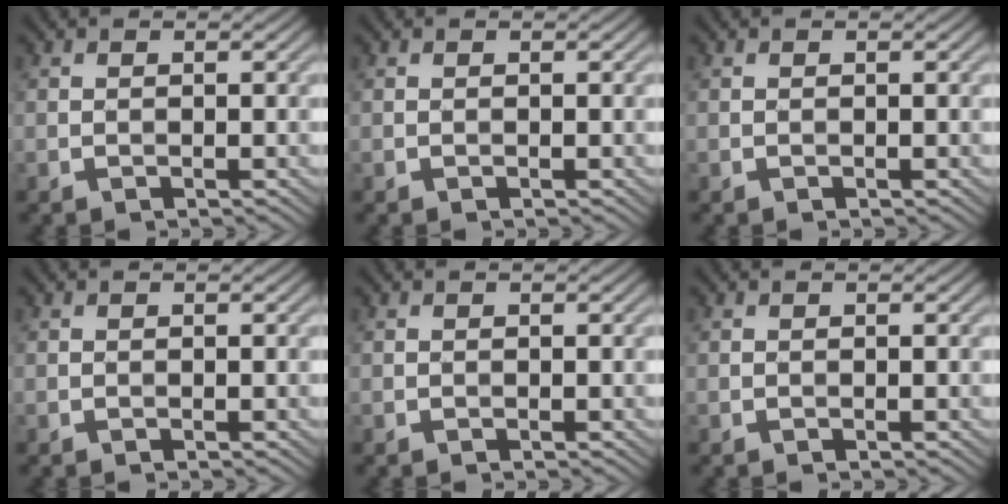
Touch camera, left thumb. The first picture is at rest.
{"total": 0.0}
{"total": 0.0}
{"total": 0.0}
{"total": 0.0}
{"total": 0.0}